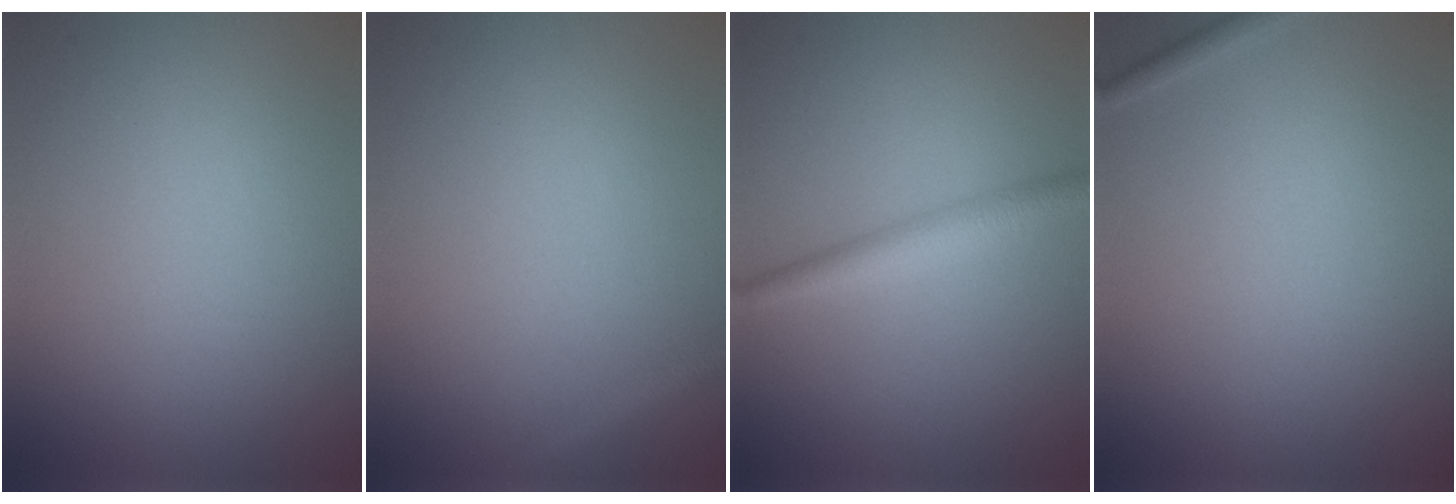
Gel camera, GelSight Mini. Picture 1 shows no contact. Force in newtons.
{"total": 1.5, "press": 1.5, "slide": 0.1}
{"total": 2.6, "press": 2.6, "slide": 0.0}
{"total": 0.8, "press": 0.8, "slide": 0.0}